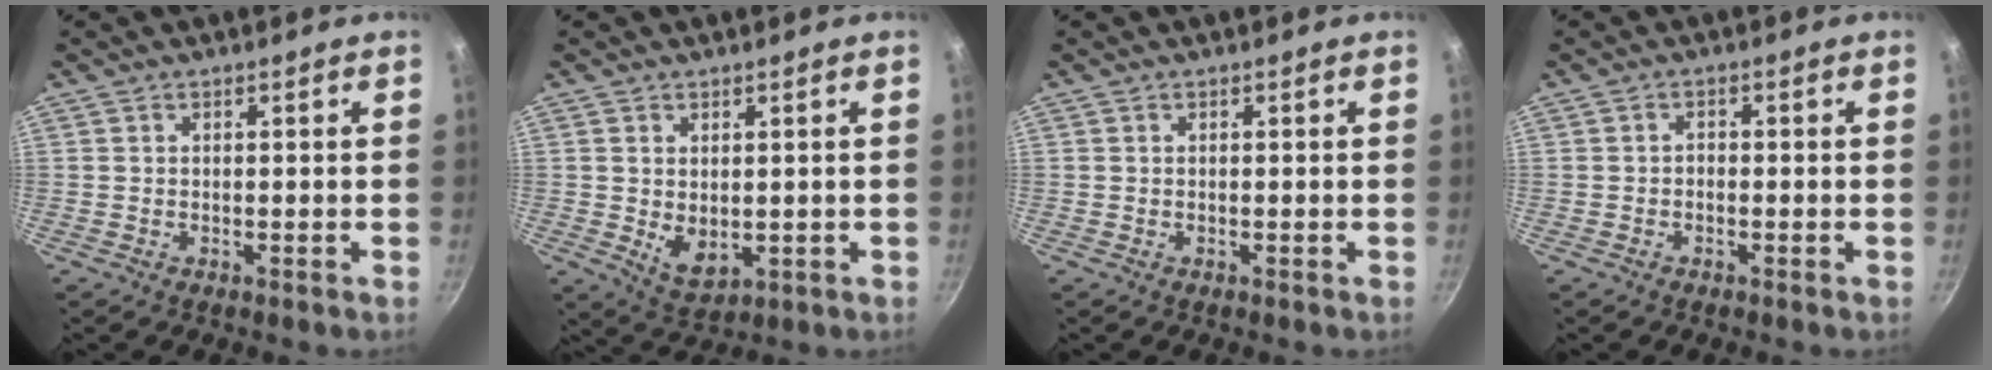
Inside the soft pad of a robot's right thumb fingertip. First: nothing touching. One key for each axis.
{"total": 5.4, "fx": 0.4, "fy": 3.6, "fz": 4.1, "tx": -0.060, "ty": -0.020, "tz": 0.016}
{"total": 0.0}
{"total": 0.9, "fx": -0.4, "fy": 0.7, "fz": 0.5, "tx": -0.007, "ty": 0.005, "tz": -0.008}